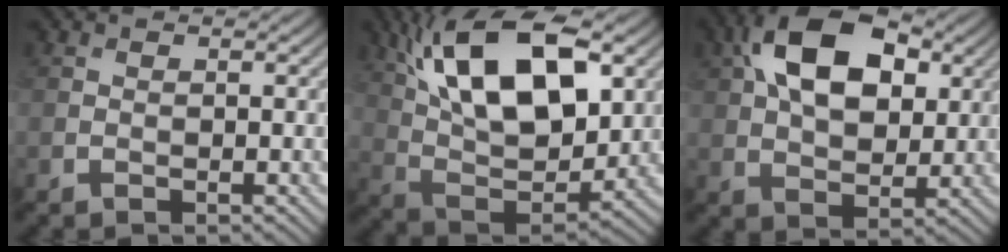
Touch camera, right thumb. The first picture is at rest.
{"total": 17.1, "force": [7.0, 7.9, 13.4], "torque": [-0.266, 0.018, 0.119]}
{"total": 13.4, "force": [4.4, 7.9, 9.9], "torque": [-0.192, 0.023, 0.072]}